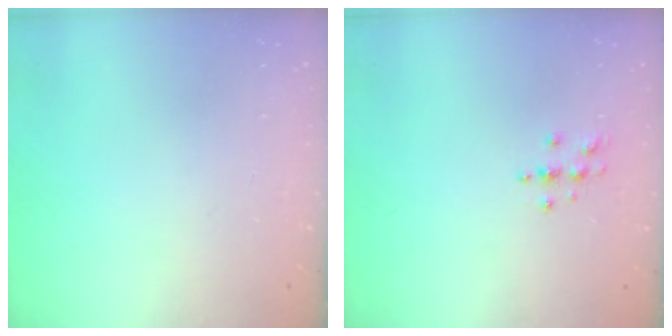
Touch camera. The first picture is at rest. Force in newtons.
{"total": 3.7, "press": 3.7, "slide": 0.4}